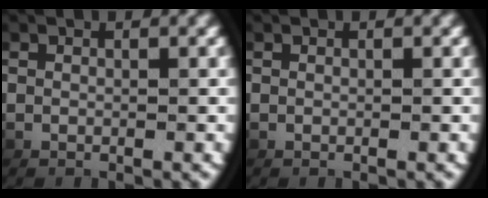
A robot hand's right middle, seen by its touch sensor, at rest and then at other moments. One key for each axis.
{"total": 0.0}